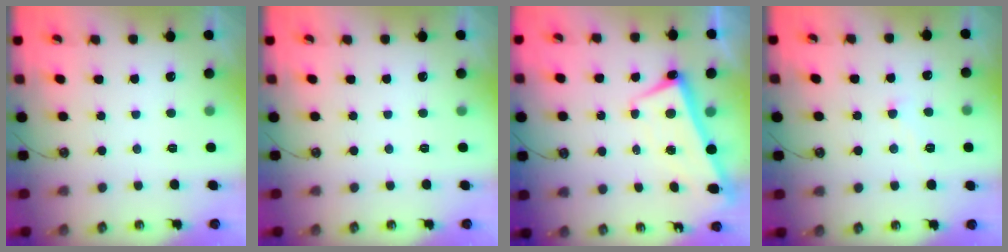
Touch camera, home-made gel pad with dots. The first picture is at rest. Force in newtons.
{"total": 0.0}
{"total": 2.7, "press": 2.7, "slide": 0.4}
{"total": 4.1, "press": 4.1, "slide": 0.5}